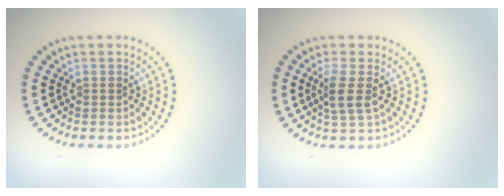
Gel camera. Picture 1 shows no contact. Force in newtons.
{"total": 2.3, "press": 1.9, "slide": 1.4}